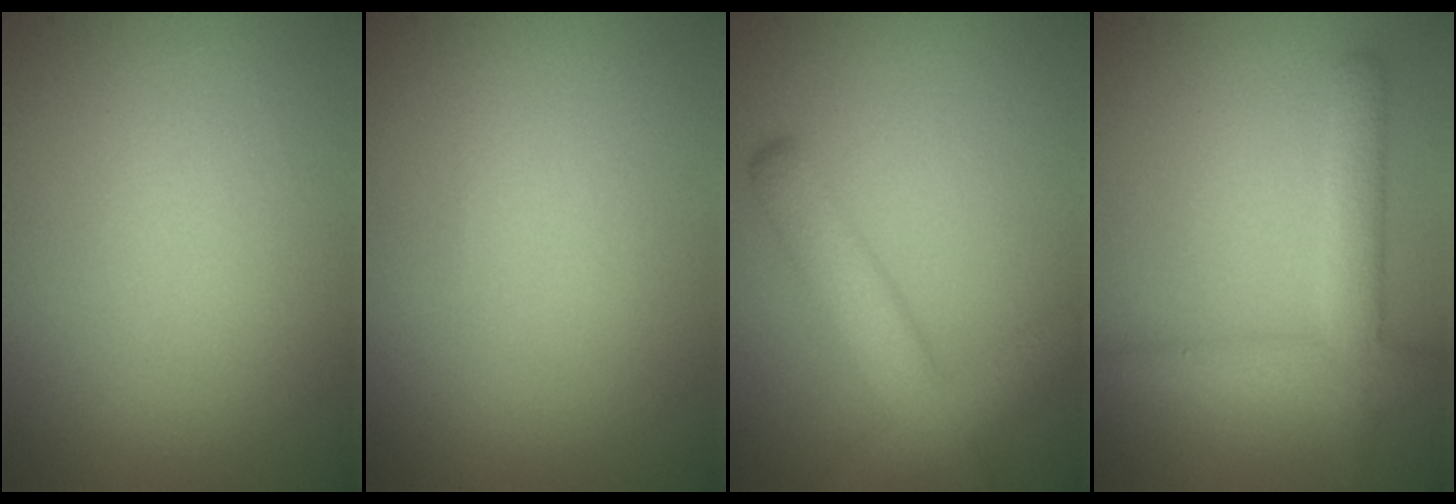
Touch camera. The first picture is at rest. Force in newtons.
{"total": 0.0}
{"total": 5.3, "press": 5.3, "slide": 0.2}
{"total": 3.7, "press": 3.7, "slide": 0.2}